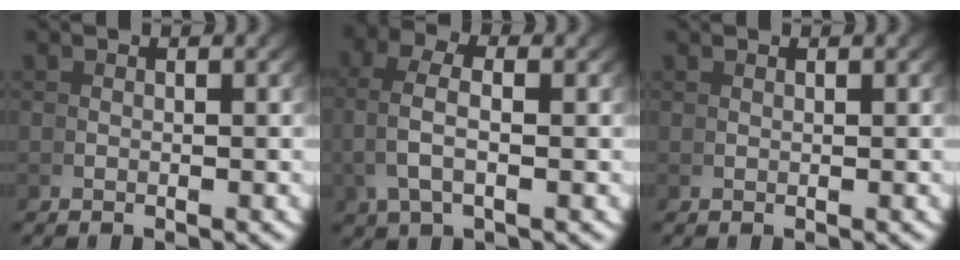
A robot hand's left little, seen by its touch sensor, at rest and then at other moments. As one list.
[{"total": 3.0, "force": [0.9, 0.8, 2.8], "torque": [-0.066, 0.001, 0.023]}, {"total": 0.9, "force": [0.6, -0.7, -0.2], "torque": [0.010, 0.001, 0.013]}]